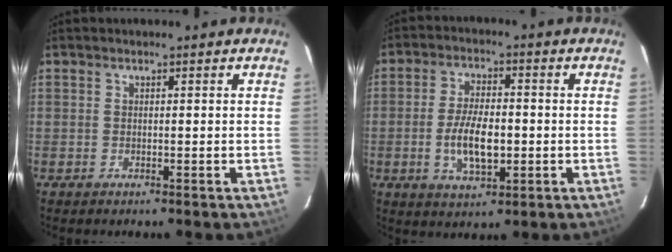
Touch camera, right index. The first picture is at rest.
{"total": 8.9, "force": [-1.7, 3.9, 7.9], "torque": [-0.156, -0.002, -0.027]}